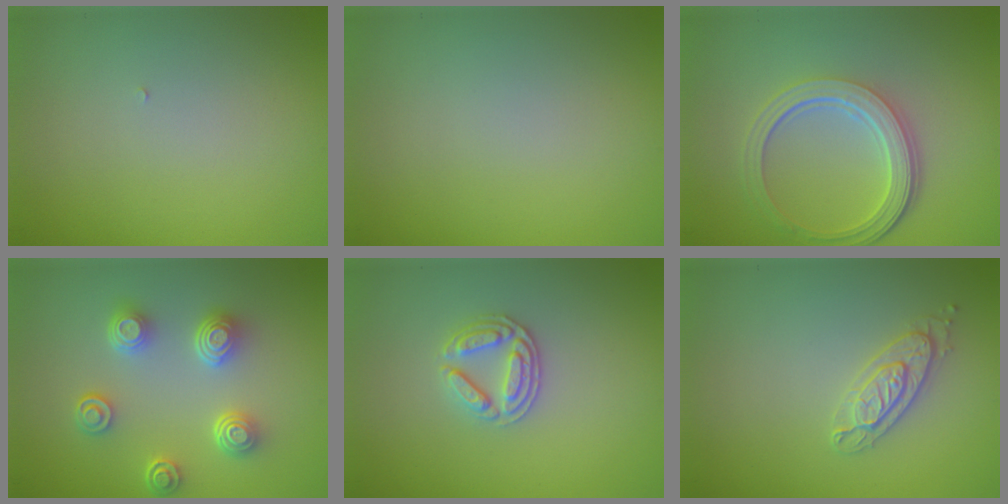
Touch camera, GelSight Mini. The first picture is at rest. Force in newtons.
{"total": 0.0}
{"total": 5.1, "press": 3.8, "slide": 3.4}
{"total": 4.5, "press": 3.5, "slide": 2.7}
{"total": 2.7, "press": 2.7, "slide": 0.6}
{"total": 2.2, "press": 2.2, "slide": 0.3}